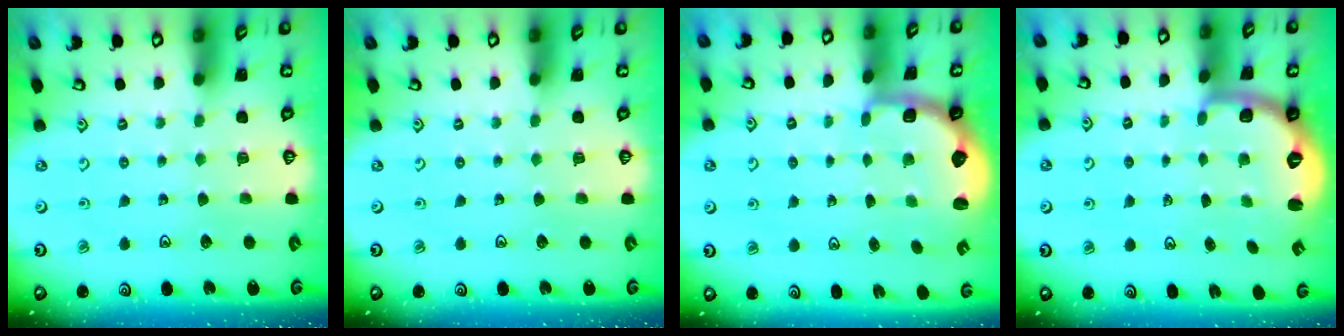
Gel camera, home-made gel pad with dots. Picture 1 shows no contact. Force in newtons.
{"total": 0.0}
{"total": 2.5, "press": 1.9, "slide": 1.7}
{"total": 2.7, "press": 1.7, "slide": 2.1}